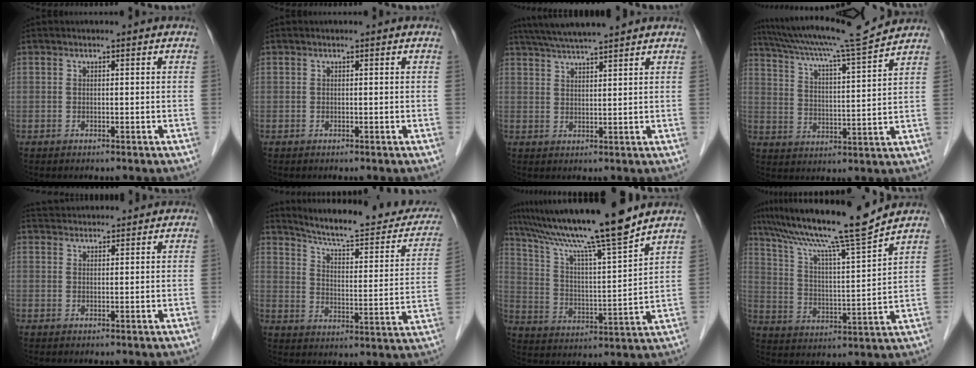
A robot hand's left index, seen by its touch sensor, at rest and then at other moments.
{"total": 0.0}
{"total": 8.4, "force": [7.4, -0.3, 4.0], "torque": [-0.070, 0.023, 0.113]}
{"total": 14.9, "force": [13.6, -1.8, 5.9], "torque": [-0.112, -0.017, 0.211]}
{"total": 5.8, "force": [5.7, 0.7, 1.0], "torque": [-0.019, 0.035, 0.086]}
{"total": 21.9, "force": [19.6, 3.4, 9.1], "torque": [-0.121, -0.047, 0.251]}
{"total": 17.2, "force": [14.1, -1.3, 9.8], "torque": [-0.171, -0.007, 0.236]}
{"total": 15.7, "force": [13.1, -1.4, 8.5], "torque": [-0.153, -0.007, 0.216]}